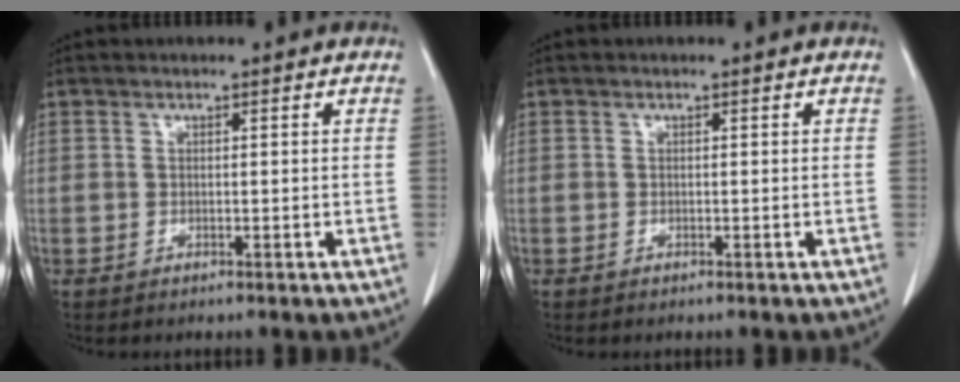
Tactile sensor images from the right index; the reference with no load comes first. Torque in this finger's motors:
{"motor_torque": [0.02, -0.10, -0.01, 0.00]}